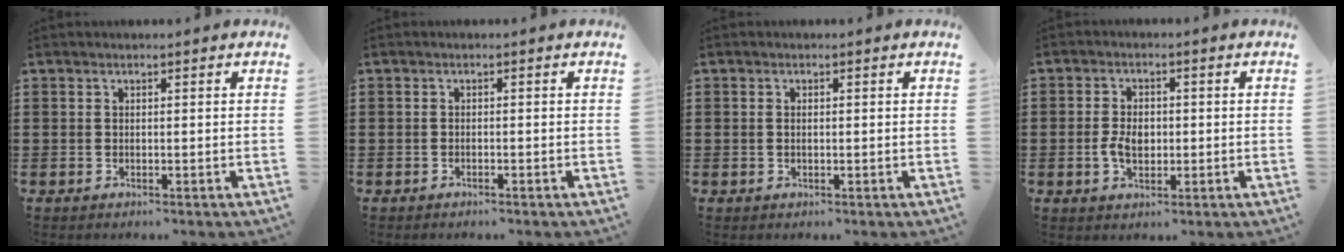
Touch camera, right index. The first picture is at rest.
{"total": 0.6, "force": [-0.6, 0.1, 0.2], "torque": [-0.006, -0.002, -0.012]}
{"total": 0.7, "force": [0.0, 0.3, 0.6], "torque": [-0.014, 0.001, -0.001]}
{"total": 3.8, "force": [-0.5, 2.5, 2.9], "torque": [-0.063, 0.004, -0.012]}